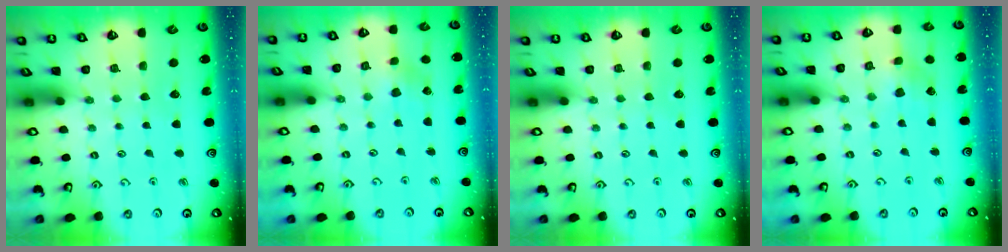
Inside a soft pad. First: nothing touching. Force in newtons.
{"total": 1.4, "press": 1.4, "slide": 0.2}
{"total": 0.0}
{"total": 3.0, "press": 2.9, "slide": 0.3}